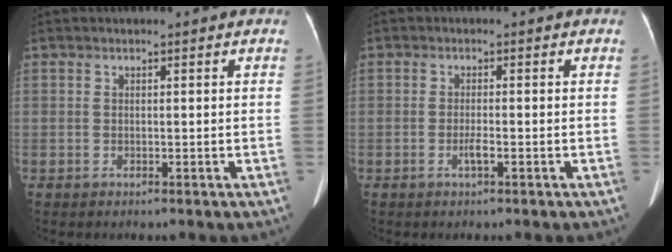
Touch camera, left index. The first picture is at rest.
{"total": 2.1, "force": [-1.9, 0.0, 0.9], "torque": [-0.021, 0.000, -0.028]}